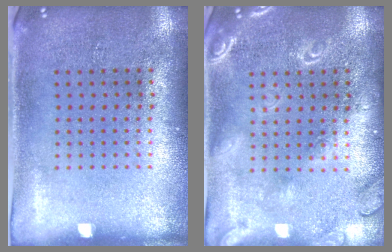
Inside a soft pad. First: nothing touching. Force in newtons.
{"total": 1.8, "press": 1.8, "slide": 0.2}